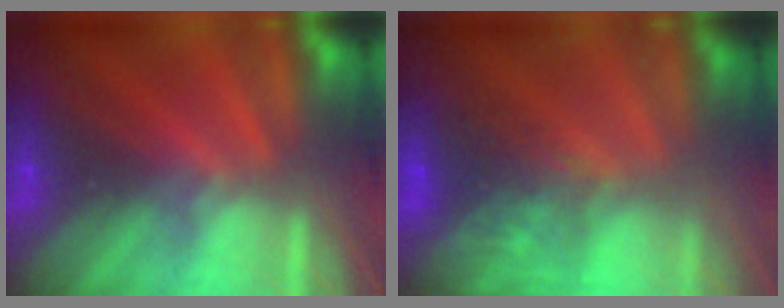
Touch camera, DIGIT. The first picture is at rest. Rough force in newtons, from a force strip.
{"total": 7.7}